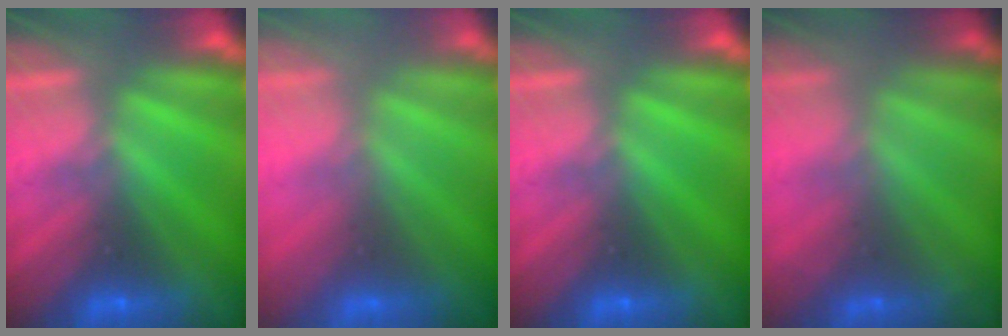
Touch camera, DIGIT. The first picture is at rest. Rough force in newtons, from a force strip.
{"total": 2.8}
{"total": 0.0}
{"total": 1.5}